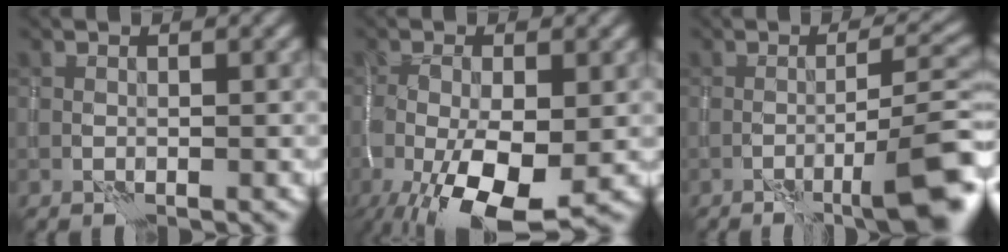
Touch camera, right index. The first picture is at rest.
{"total": 10.7, "force": [-3.9, 4.5, 8.9], "torque": [-0.167, -0.028, -0.059]}
{"total": 7.3, "force": [-3.6, 1.0, 6.2], "torque": [-0.075, 0.021, -0.054]}